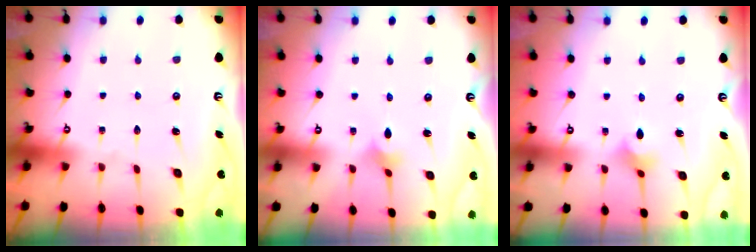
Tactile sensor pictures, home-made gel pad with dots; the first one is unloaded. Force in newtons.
{"total": 2.1, "press": 2.0, "slide": 0.6}
{"total": 3.6, "press": 3.6, "slide": 0.7}